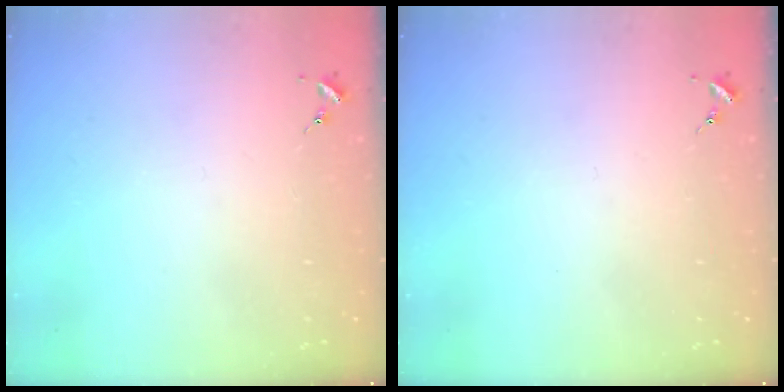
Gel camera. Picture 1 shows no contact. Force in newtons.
{"total": 0.0}